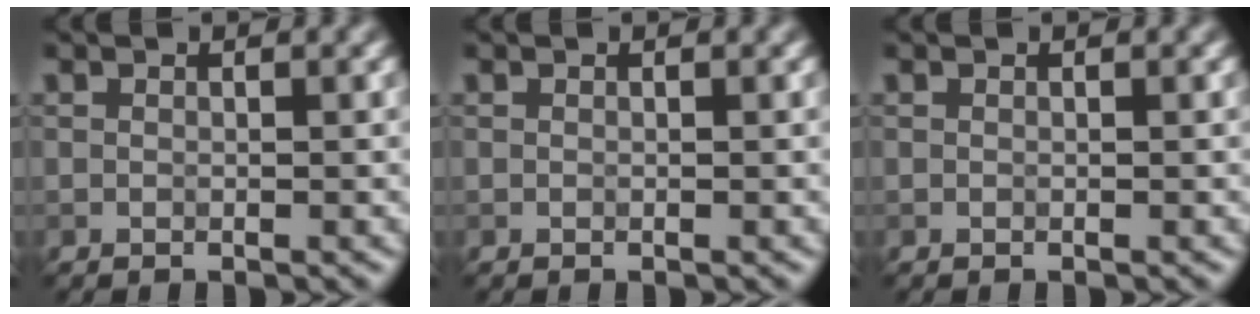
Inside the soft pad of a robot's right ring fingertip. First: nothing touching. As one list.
[{"total": 0.0}, {"total": 0.0}]